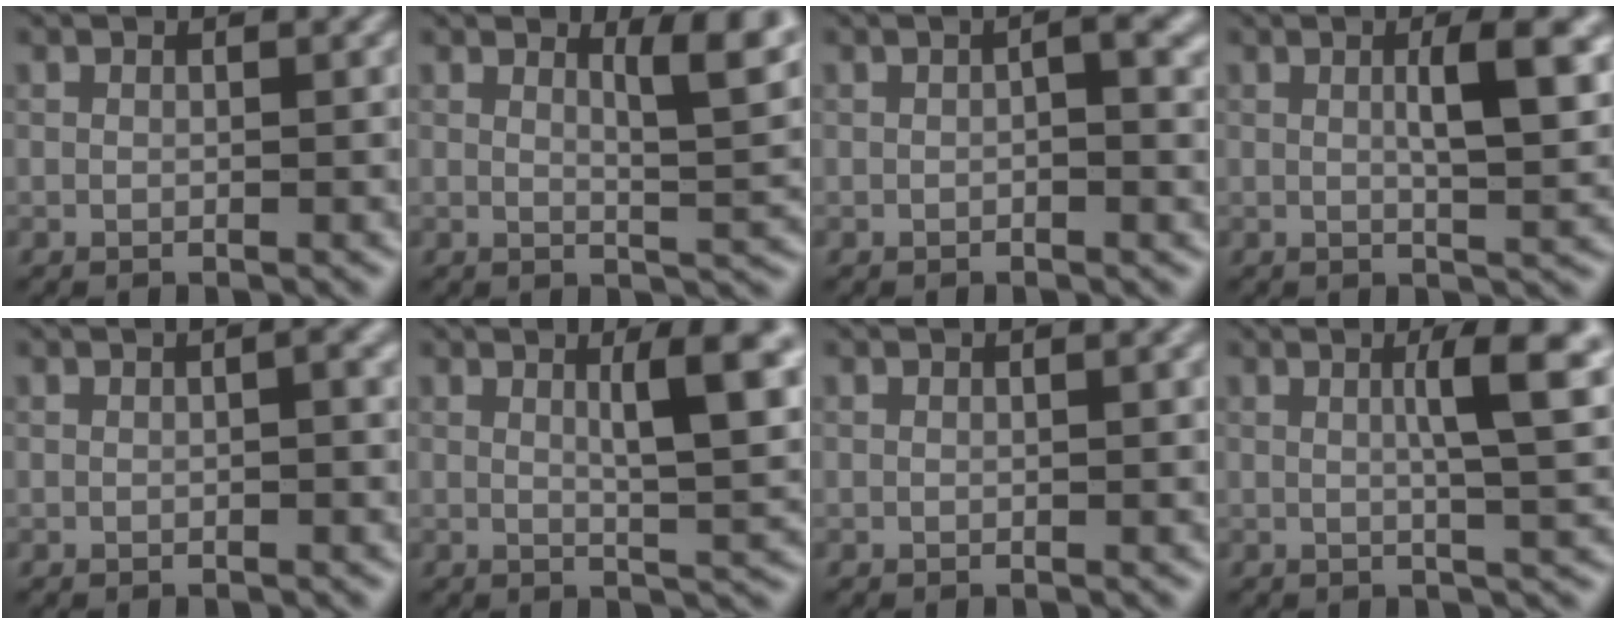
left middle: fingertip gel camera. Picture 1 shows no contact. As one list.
[{"total": 4.9, "force": [2.5, 1.2, 4.0], "torque": [-0.049, -0.005, 0.037]}, {"total": 2.4, "force": [0.2, 0.6, 2.3], "torque": [-0.032, 0.002, 0.001]}, {"total": 5.3, "force": [1.1, 1.1, 5.1], "torque": [-0.070, 0.004, 0.016]}, {"total": 1.9, "force": [0.3, 0.4, 1.9], "torque": [-0.024, 0.006, 0.002]}, {"total": 6.3, "force": [1.8, 1.3, 5.8], "torque": [-0.074, 0.000, 0.029]}, {"total": 1.2, "force": [0.4, 0.3, 1.1], "torque": [-0.013, 0.005, 0.004]}, {"total": 6.0, "force": [1.4, 1.1, 5.7], "torque": [-0.075, 0.008, 0.018]}]